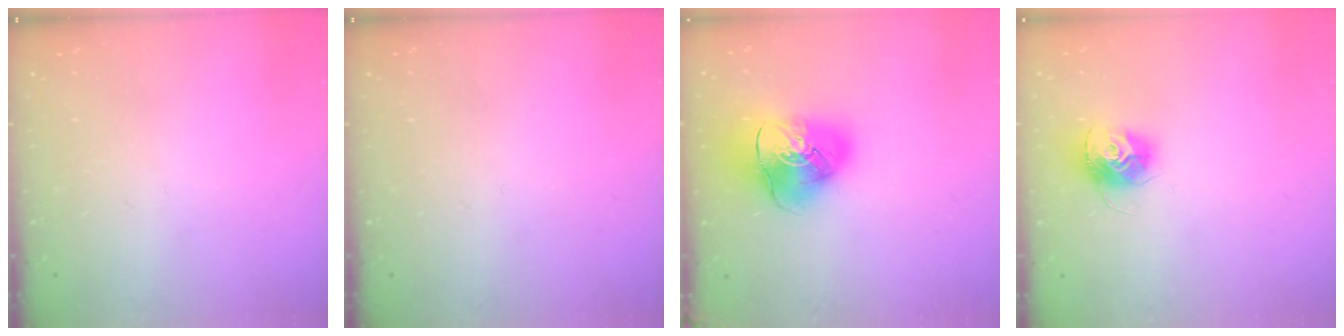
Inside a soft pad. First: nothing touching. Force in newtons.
{"total": 0.0}
{"total": 15.6, "press": 15.5, "slide": 2.4}
{"total": 12.1, "press": 12.1, "slide": 1.1}